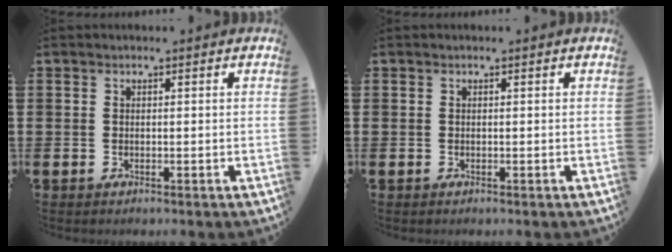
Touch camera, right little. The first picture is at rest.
{"total": 0.0}